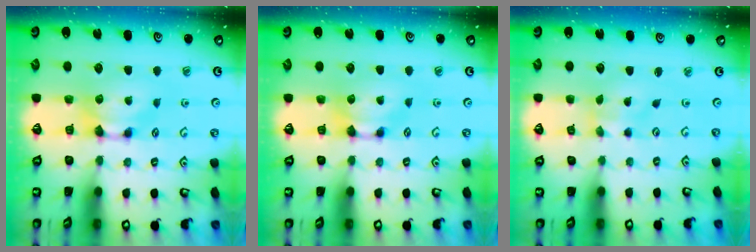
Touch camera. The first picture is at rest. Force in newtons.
{"total": 0.6, "press": 0.1, "slide": 0.6}
{"total": 2.4, "press": 2.4, "slide": 0.7}